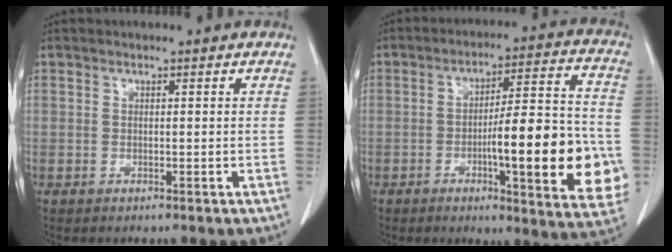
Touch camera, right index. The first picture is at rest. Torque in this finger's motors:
{"motor_torque": [1.83, -0.31, 0.53, 0.12]}